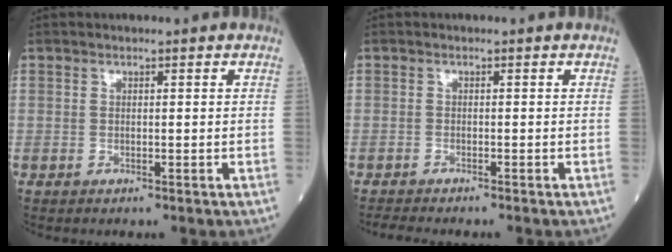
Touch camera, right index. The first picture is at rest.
{"total": 3.4, "force": [-3.1, -0.2, 1.4], "torque": [-0.018, -0.008, -0.049]}